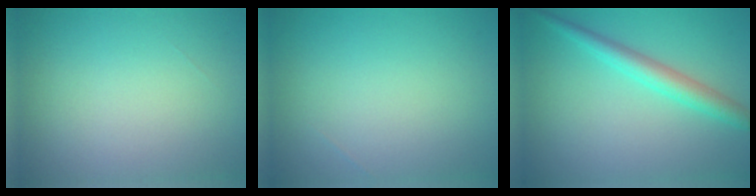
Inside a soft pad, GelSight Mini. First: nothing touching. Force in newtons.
{"total": 0.0}
{"total": 3.0, "press": 3.0, "slide": 0.1}